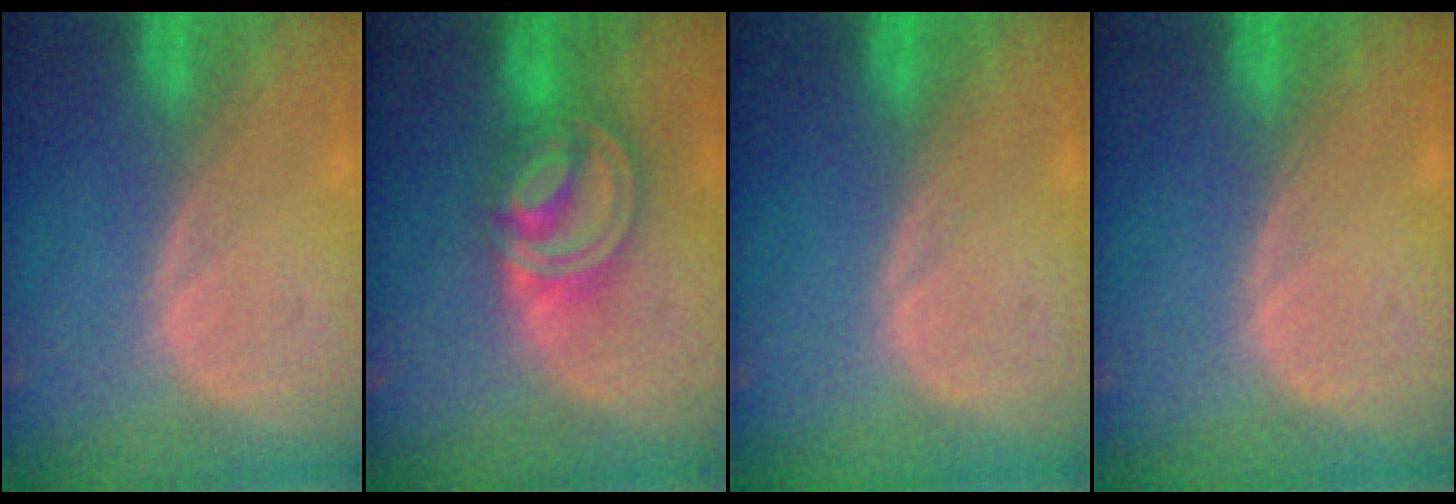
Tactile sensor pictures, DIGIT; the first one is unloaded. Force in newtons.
{"total": 8.1, "press": 6.9, "slide": 4.2}
{"total": 0.0}
{"total": 0.0}